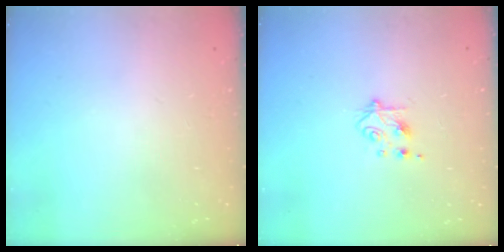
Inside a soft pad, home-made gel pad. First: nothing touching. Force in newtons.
{"total": 4.9, "press": 4.9, "slide": 0.7}